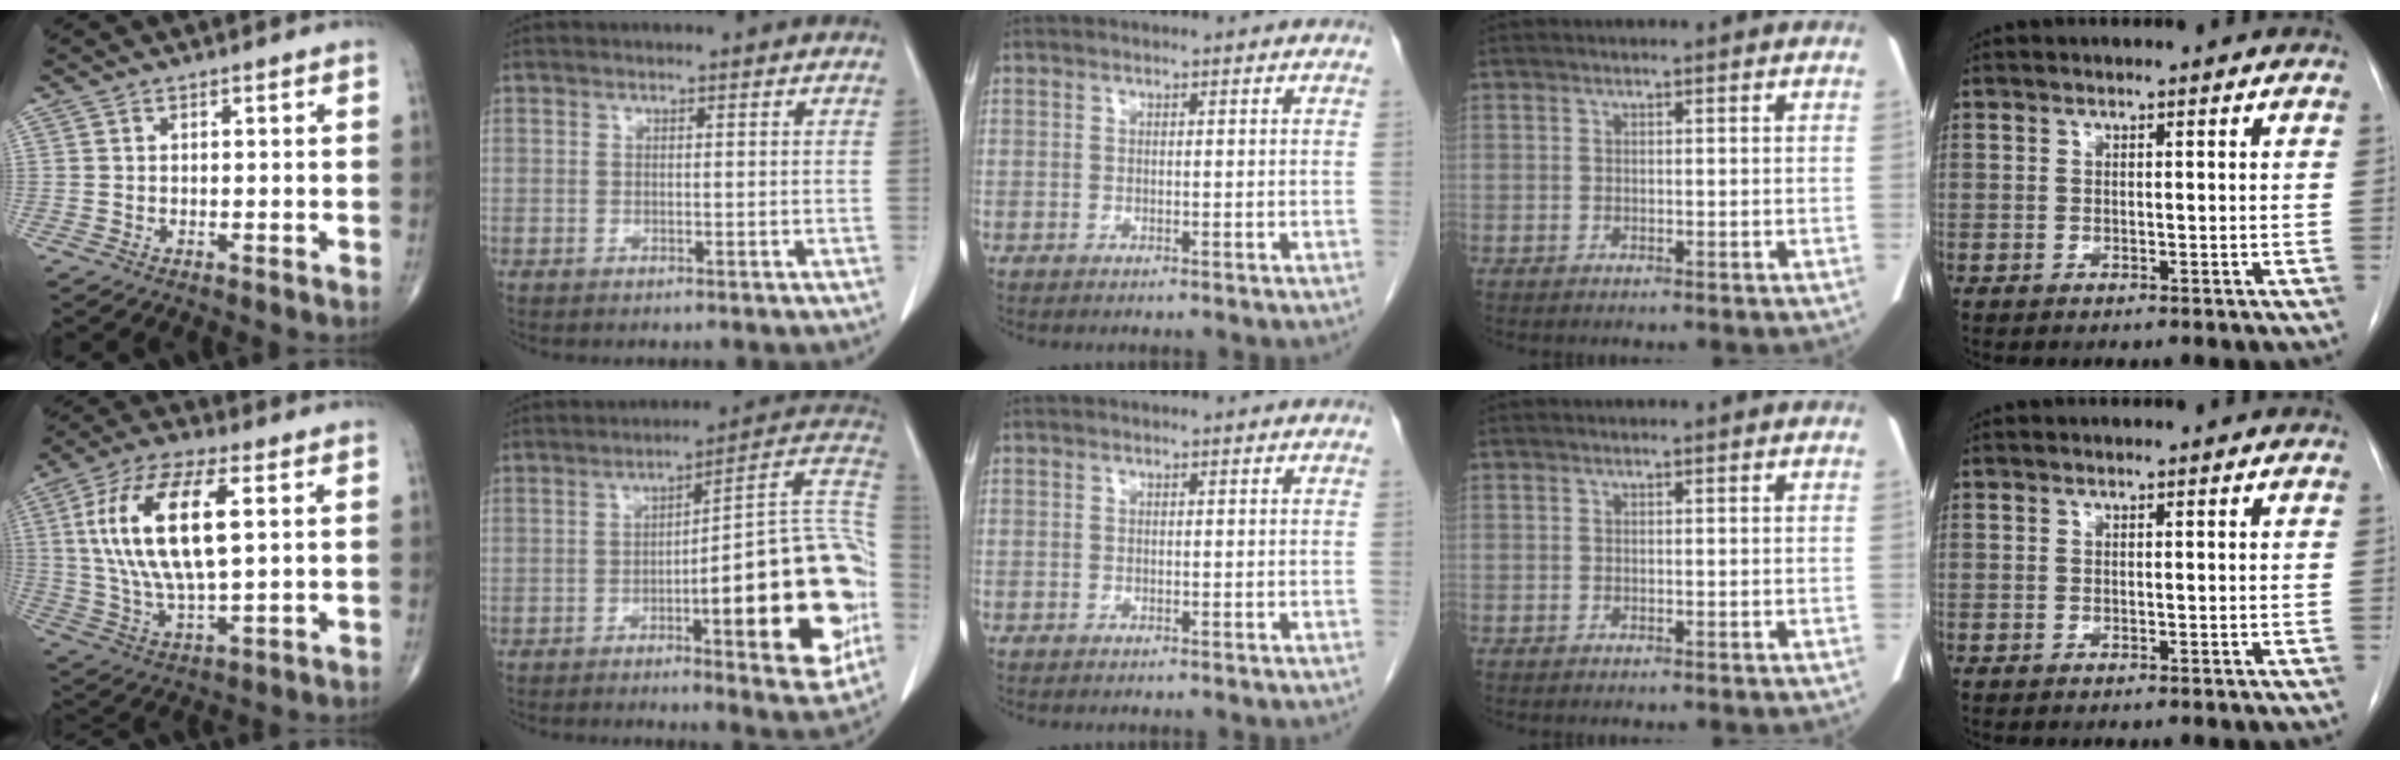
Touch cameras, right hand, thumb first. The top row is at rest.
{"thumb": {"total": 18.7, "force": [4.2, 7.3, 16.7], "torque": [-0.332, -0.002, 0.077]}, "index": {"total": 22.2, "force": [-5.1, 3.8, 21.3], "torque": [-0.216, 0.026, -0.060]}}